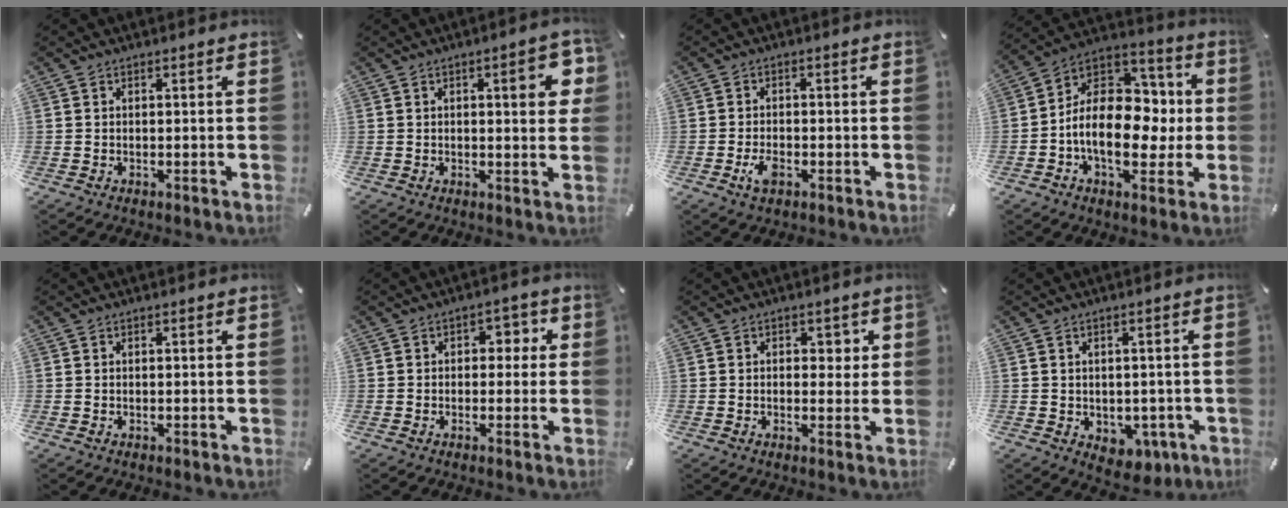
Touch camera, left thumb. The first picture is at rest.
{"total": 8.4, "force": [2.2, 2.7, 7.7], "torque": [-0.095, -0.010, 0.028]}
{"total": 3.8, "force": [-1.7, 2.0, 2.8], "torque": [-0.066, 0.001, -0.033]}
{"total": 16.4, "force": [-2.2, 12.1, 10.8], "torque": [-0.180, -0.001, -0.031]}
{"total": 0.0}
{"total": 3.5, "force": [-0.3, 2.7, 2.2], "torque": [-0.022, 0.004, -0.018]}
{"total": 2.8, "force": [0.6, 2.1, 1.8], "torque": [-0.007, -0.005, 0.000]}
{"total": 4.1, "force": [-0.8, 3.5, 1.9], "torque": [-0.010, -0.001, -0.014]}